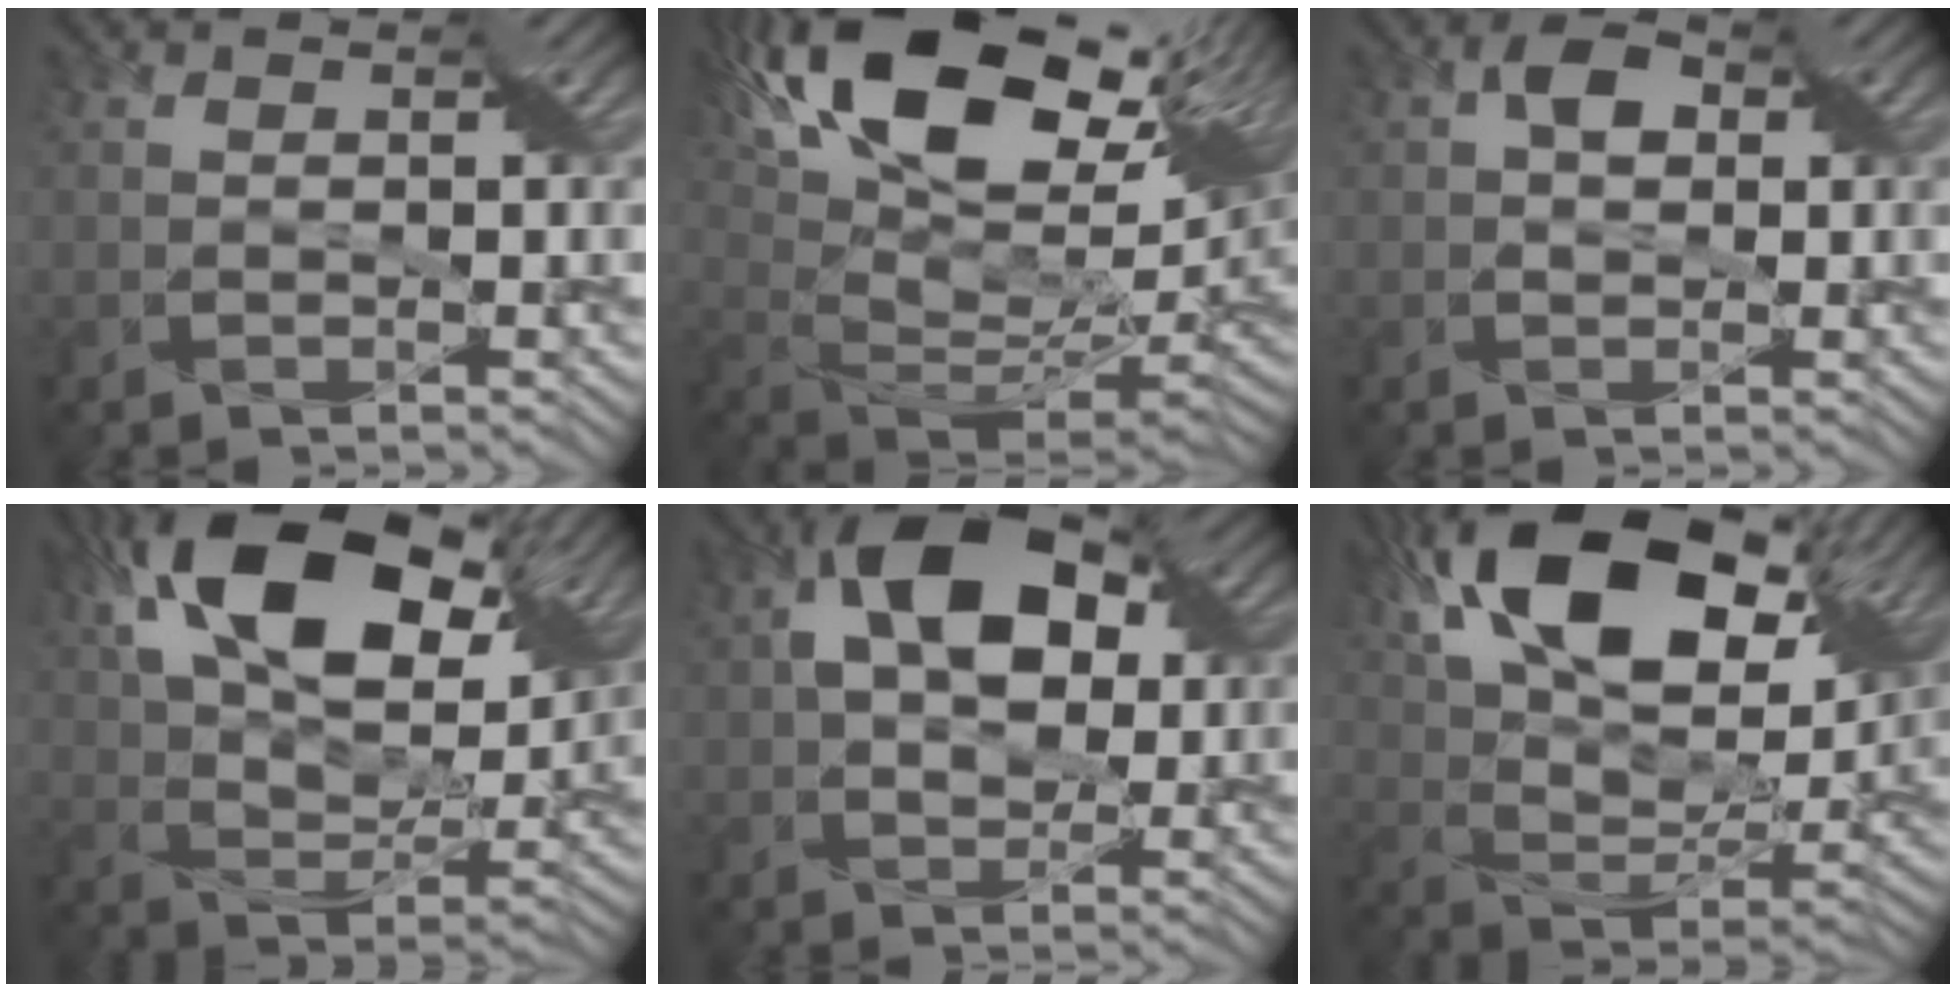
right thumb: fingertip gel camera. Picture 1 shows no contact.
{"total": 21.2, "force": [10.0, 10.1, 15.8], "torque": [-0.296, 0.027, 0.178]}
{"total": 2.0, "force": [0.4, 1.6, 1.2], "torque": [-0.023, 0.003, 0.003]}
{"total": 18.7, "force": [9.2, 10.0, 12.9], "torque": [-0.244, 0.030, 0.129]}
{"total": 12.9, "force": [3.7, 8.0, 9.4], "torque": [-0.166, 0.030, 0.048]}
{"total": 20.4, "force": [10.7, 10.6, 13.8], "torque": [-0.274, 0.045, 0.161]}